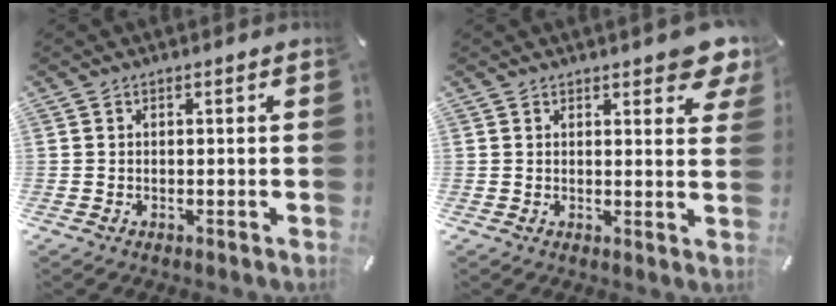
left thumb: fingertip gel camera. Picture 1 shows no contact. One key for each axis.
{"total": 5.9, "fx": 4.5, "fy": 1.9, "fz": 3.2, "tx": -0.035, "ty": -0.029, "tz": 0.076}